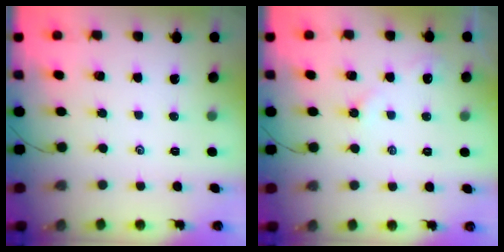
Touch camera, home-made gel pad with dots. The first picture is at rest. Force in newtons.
{"total": 4.6, "press": 4.6, "slide": 0.4}